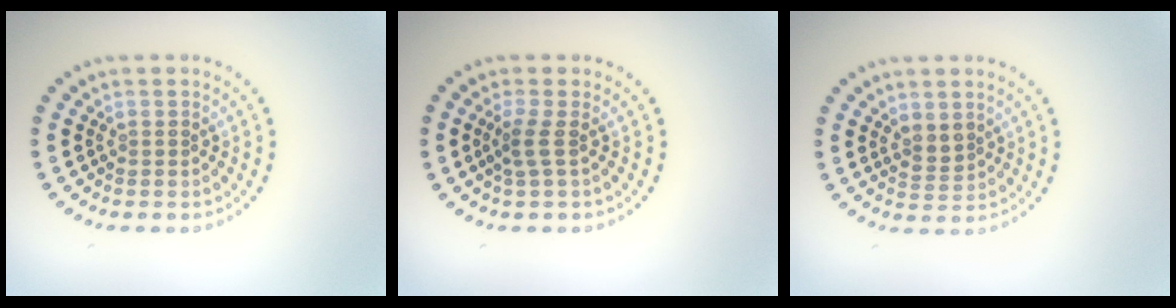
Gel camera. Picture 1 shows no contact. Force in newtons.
{"total": 1.7, "press": 1.1, "slide": 1.3}
{"total": 1.7, "press": 1.5, "slide": 0.8}